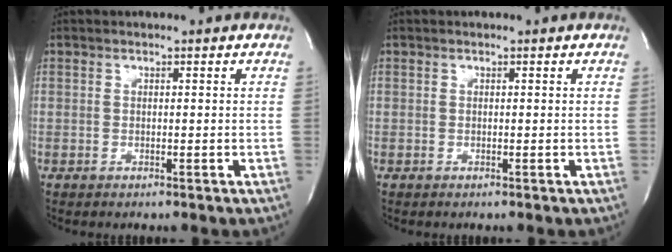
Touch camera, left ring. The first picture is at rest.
{"total": 0.0}